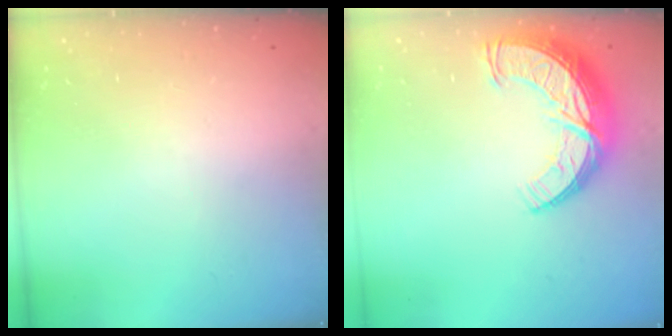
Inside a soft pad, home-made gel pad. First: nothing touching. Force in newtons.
{"total": 13.4, "press": 13.4, "slide": 1.0}